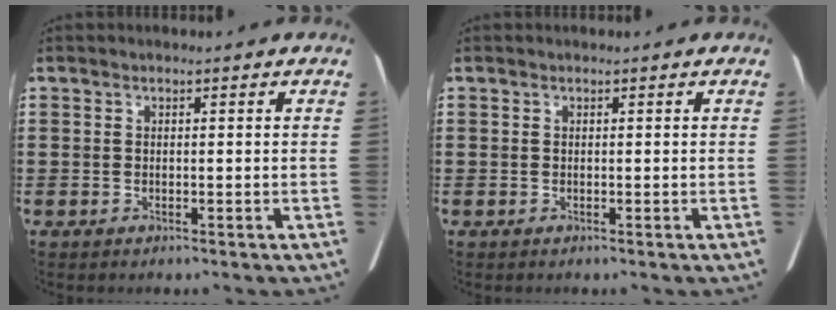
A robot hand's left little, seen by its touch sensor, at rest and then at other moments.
{"total": 0.0}